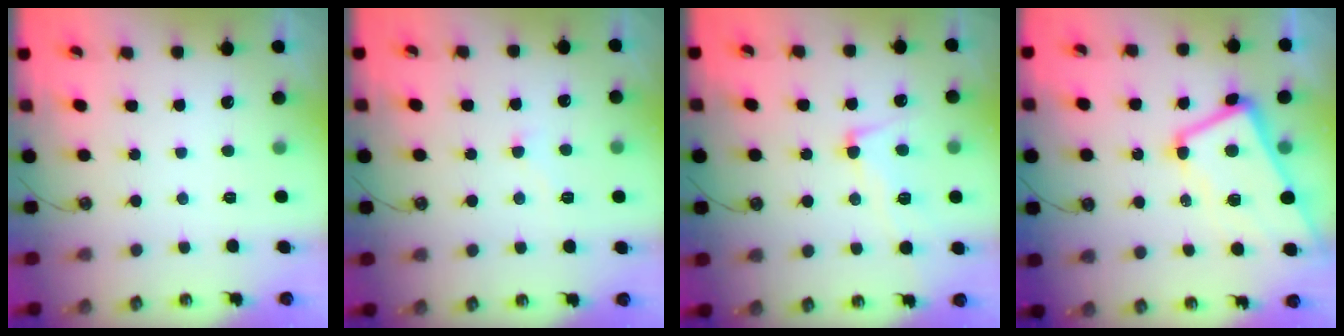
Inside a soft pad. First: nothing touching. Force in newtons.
{"total": 2.6, "press": 2.6, "slide": 0.5}
{"total": 3.8, "press": 3.7, "slide": 0.7}
{"total": 4.7, "press": 4.5, "slide": 1.4}